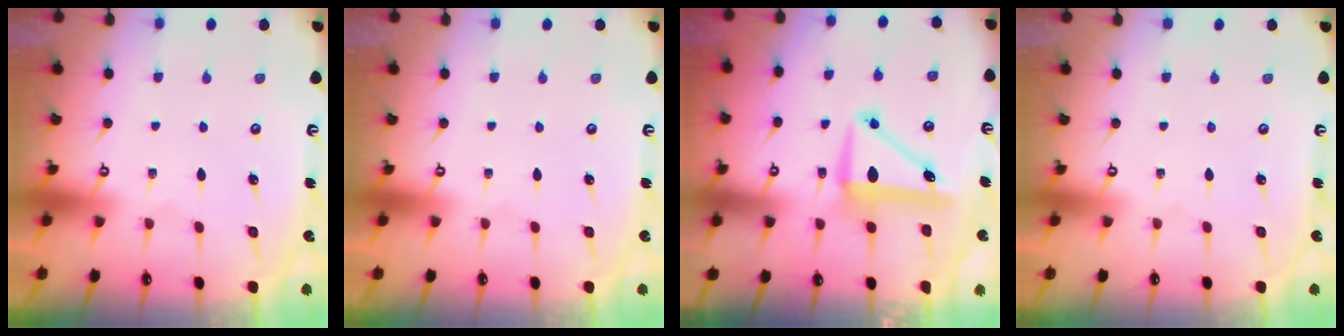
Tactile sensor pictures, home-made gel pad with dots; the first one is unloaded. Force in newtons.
{"total": 0.0}
{"total": 8.0, "press": 7.8, "slide": 1.5}
{"total": 0.0}